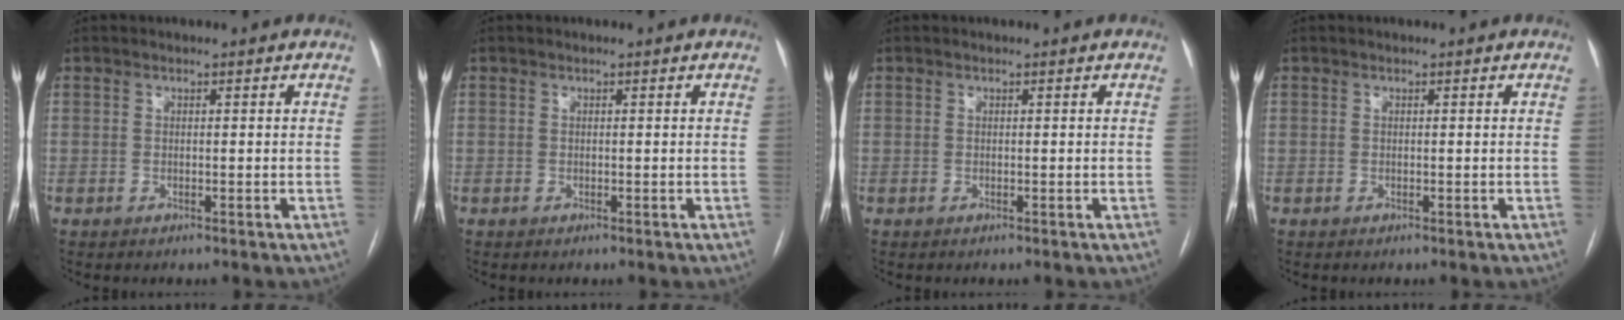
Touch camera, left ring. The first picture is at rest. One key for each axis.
{"total": 0.0}
{"total": 0.0}
{"total": 0.0}